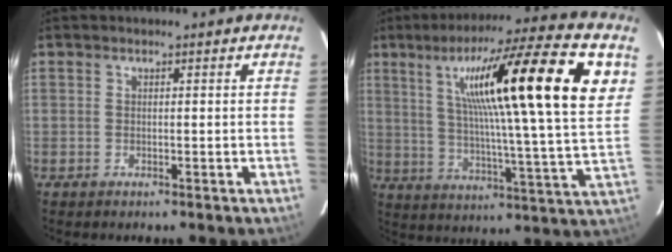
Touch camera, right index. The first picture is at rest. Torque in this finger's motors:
{"motor_torque": [1.52, 0.62, 1.05, 0.21]}